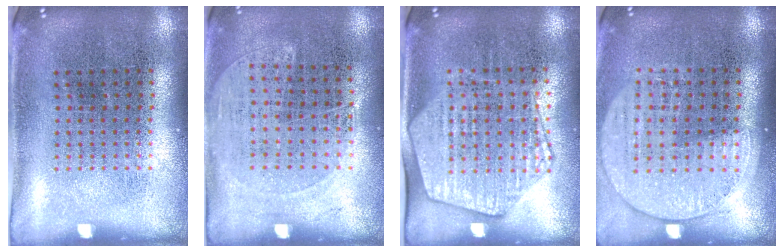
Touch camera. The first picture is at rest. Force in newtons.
{"total": 1.3, "press": 1.0, "slide": 0.7}
{"total": 2.1, "press": 1.9, "slide": 0.8}
{"total": 1.5, "press": 1.4, "slide": 0.5}